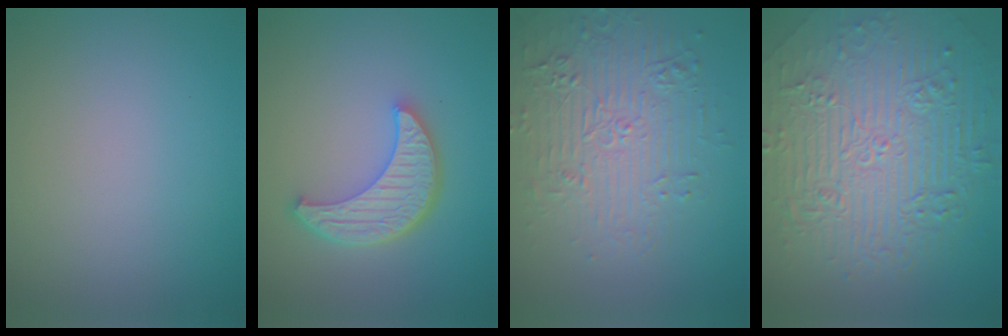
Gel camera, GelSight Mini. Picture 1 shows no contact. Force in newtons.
{"total": 5.4, "press": 4.3, "slide": 3.2}
{"total": 4.9, "press": 4.2, "slide": 2.4}
{"total": 10.9, "press": 7.2, "slide": 8.3}